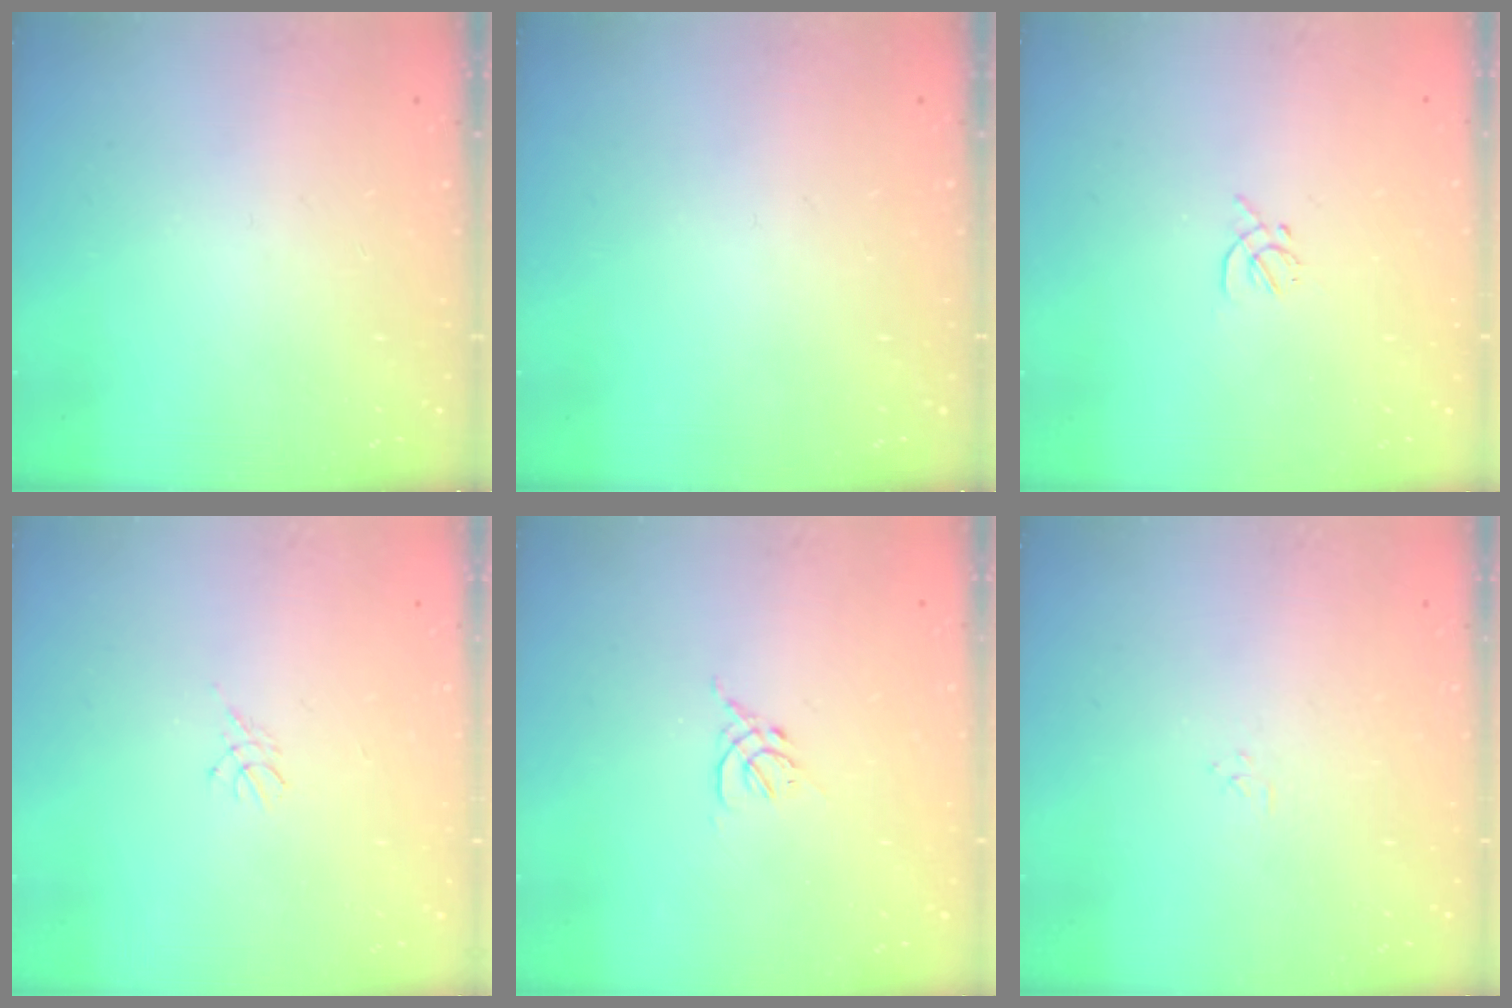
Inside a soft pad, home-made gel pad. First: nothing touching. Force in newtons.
{"total": 0.0}
{"total": 1.4, "press": 1.3, "slide": 0.5}
{"total": 3.0, "press": 2.9, "slide": 0.6}
{"total": 1.6, "press": 1.5, "slide": 0.6}
{"total": 2.9, "press": 2.9, "slide": 0.3}